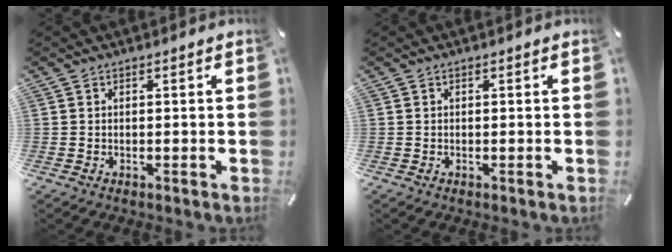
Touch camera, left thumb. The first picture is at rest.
{"total": 0.0}